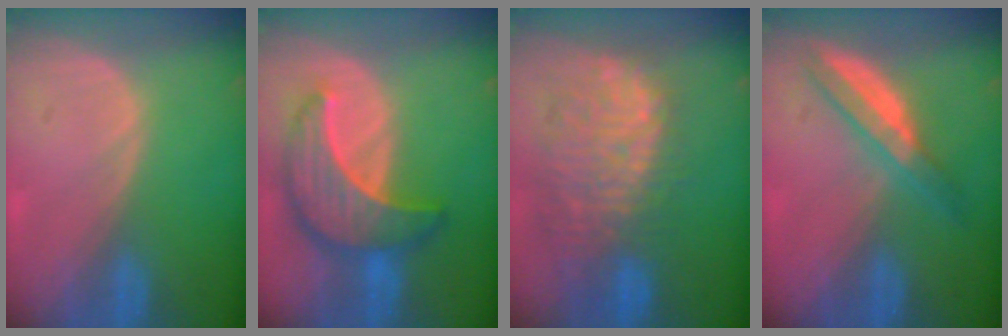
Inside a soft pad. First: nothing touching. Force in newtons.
{"total": 9.6, "press": 9.6, "slide": 0.8}
{"total": 11.5, "press": 10.5, "slide": 4.8}
{"total": 5.7, "press": 5.2, "slide": 2.5}